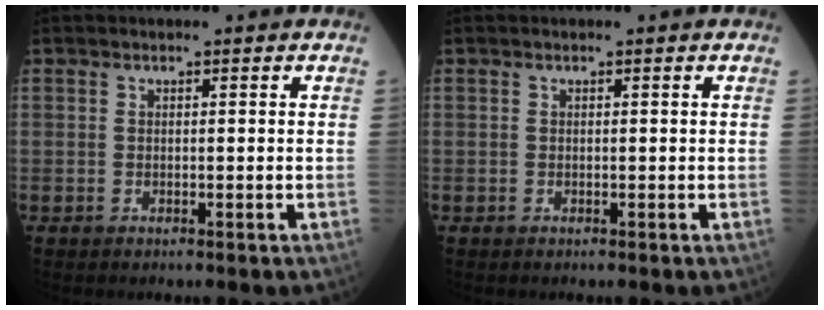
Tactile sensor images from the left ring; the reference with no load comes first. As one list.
[{"total": 0.0}]